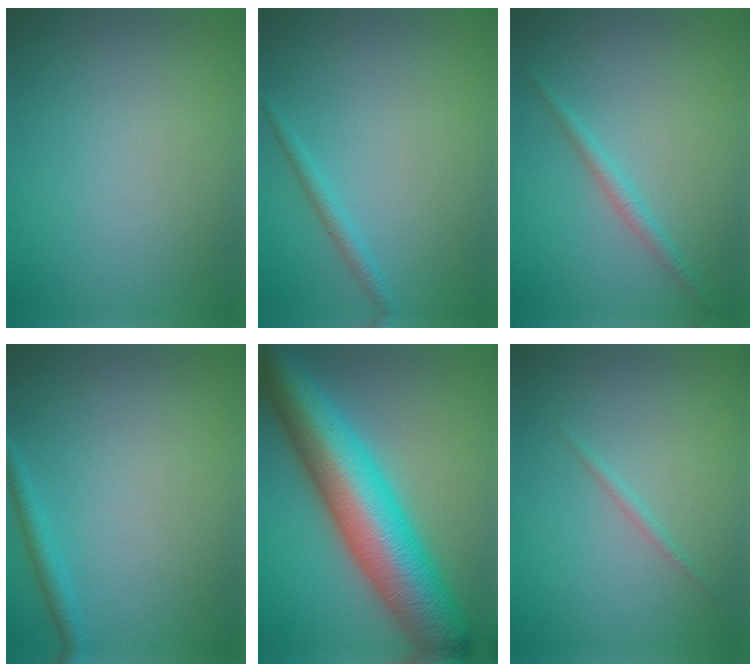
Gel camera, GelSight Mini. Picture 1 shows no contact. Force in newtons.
{"total": 1.3, "press": 1.3, "slide": 0.1}
{"total": 1.4, "press": 1.4, "slide": 0.1}
{"total": 1.5, "press": 1.5, "slide": 0.1}
{"total": 13.4, "press": 13.4, "slide": 0.2}
{"total": 0.7, "press": 0.7, "slide": 0.1}